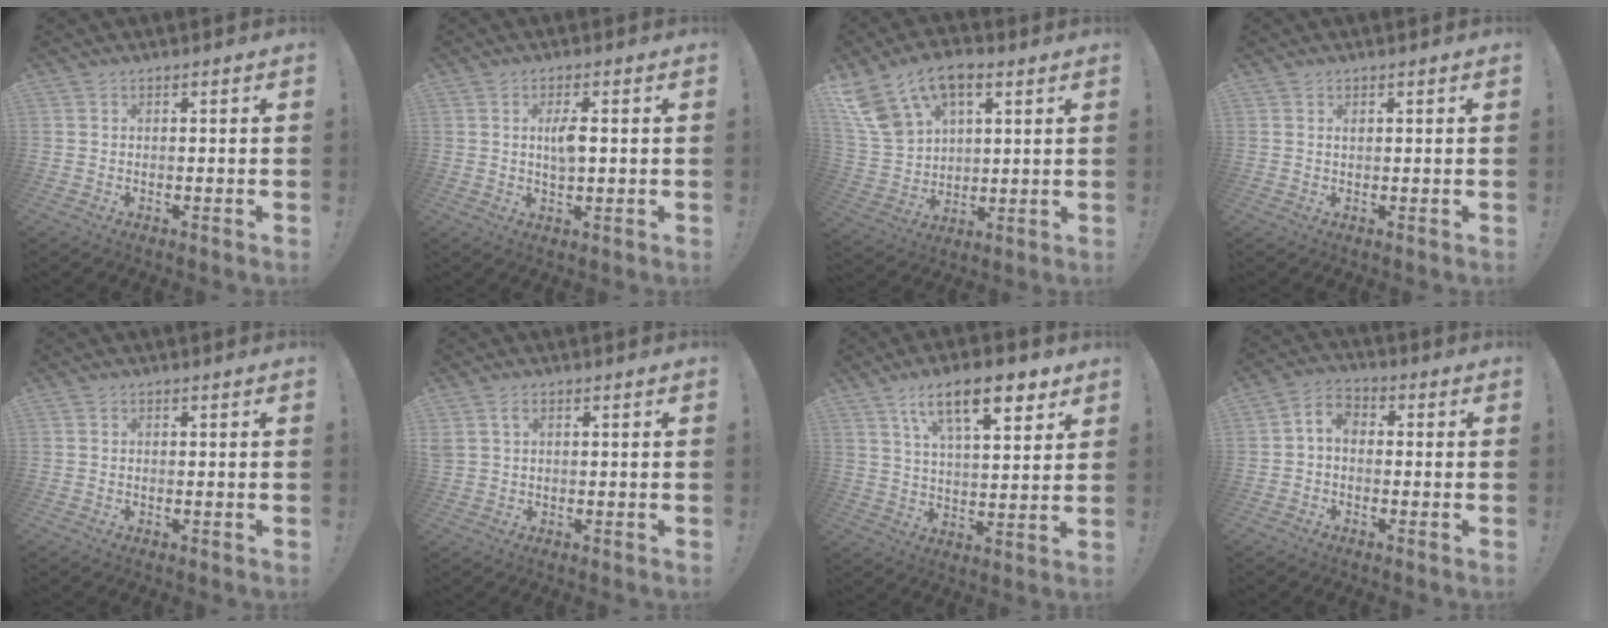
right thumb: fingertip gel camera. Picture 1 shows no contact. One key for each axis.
{"total": 4.7, "fx": 0.7, "fy": 1.7, "fz": 4.4, "tx": -0.072, "ty": -0.001, "tz": 0.008}
{"total": 16.4, "fx": 8.9, "fy": 10.2, "fz": 9.2, "tx": -0.172, "ty": -0.039, "tz": 0.170}
{"total": 0.7, "fx": 0.4, "fy": 0.4, "fz": 0.4, "tx": -0.002, "ty": -0.002, "tz": 0.007}
{"total": 0.0}
{"total": 2.4, "fx": 0.9, "fy": 1.4, "fz": 1.7, "tx": -0.033, "ty": 0.004, "tz": 0.017}
{"total": 15.5, "fx": 8.4, "fy": 5.6, "fz": 11.7, "tx": -0.182, "ty": -0.032, "tz": 0.137}
{"total": 4.9, "fx": -0.7, "fy": 3.1, "fz": 3.6, "tx": -0.074, "ty": 0.012, "tz": -0.012}